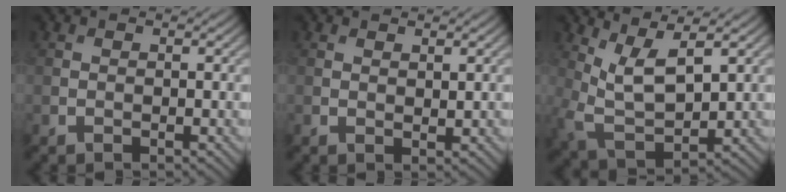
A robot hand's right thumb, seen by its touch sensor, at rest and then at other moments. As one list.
[{"total": 0.8, "force": [0.6, 0.2, 0.4], "torque": [-0.009, -0.003, 0.014]}, {"total": 7.2, "force": [3.4, 2.8, 5.7], "torque": [-0.136, -0.004, 0.068]}]